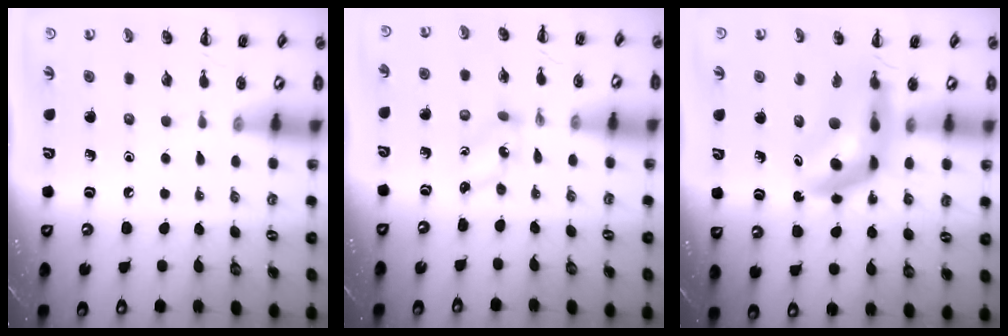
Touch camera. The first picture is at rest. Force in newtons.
{"total": 1.1, "press": 1.1, "slide": 0.1}
{"total": 9.5, "press": 9.0, "slide": 3.2}